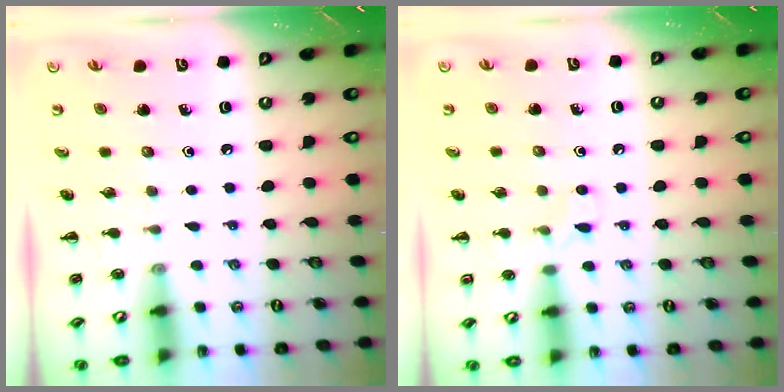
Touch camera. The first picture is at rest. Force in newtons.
{"total": 5.4, "press": 5.1, "slide": 1.6}